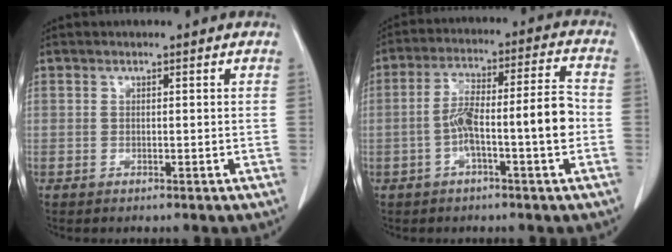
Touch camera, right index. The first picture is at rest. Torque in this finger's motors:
{"motor_torque": [1.45, -0.44, 0.76, 0.16]}